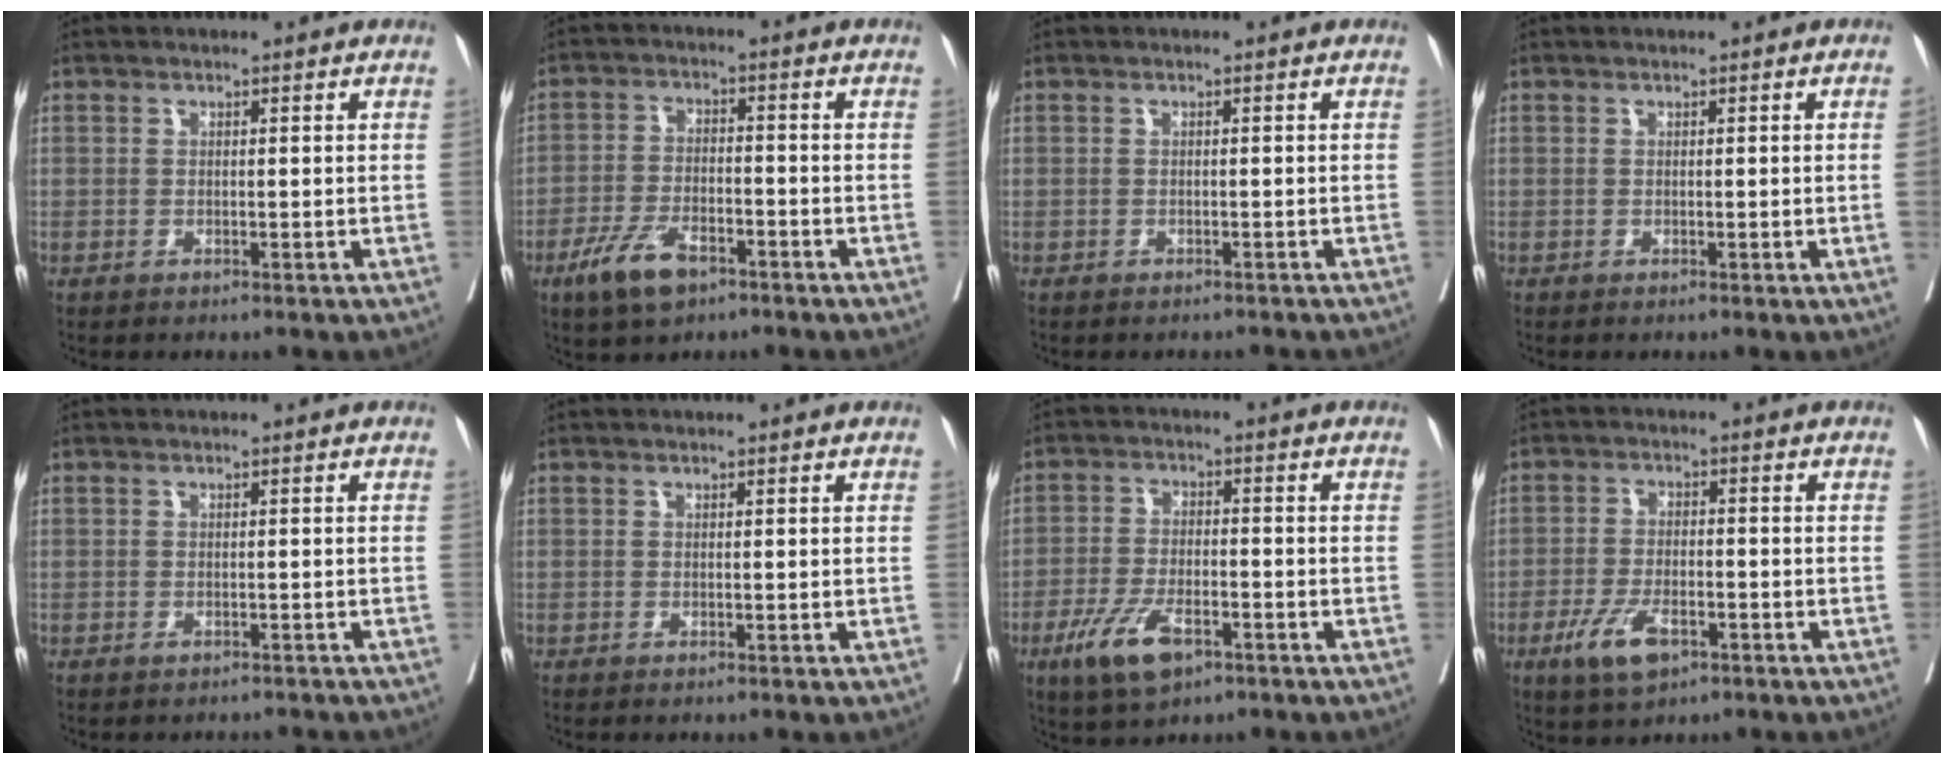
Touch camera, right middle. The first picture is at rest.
{"total": 7.6, "force": [-4.7, 3.1, 5.0], "torque": [-0.106, -0.006, -0.084]}
{"total": 2.4, "force": [-2.2, 0.9, 0.4], "torque": [-0.004, -0.005, -0.033]}
{"total": 1.3, "force": [-0.1, -0.5, 1.2], "torque": [-0.015, -0.002, 0.000]}
{"total": 2.6, "force": [-2.4, 0.8, 0.5], "torque": [0.000, -0.004, -0.034]}
{"total": 0.0}
{"total": 8.5, "force": [-4.6, 3.2, 6.3], "torque": [-0.130, -0.011, -0.079]}
{"total": 6.9, "force": [-3.6, 2.7, 5.2], "torque": [-0.105, -0.008, -0.061]}